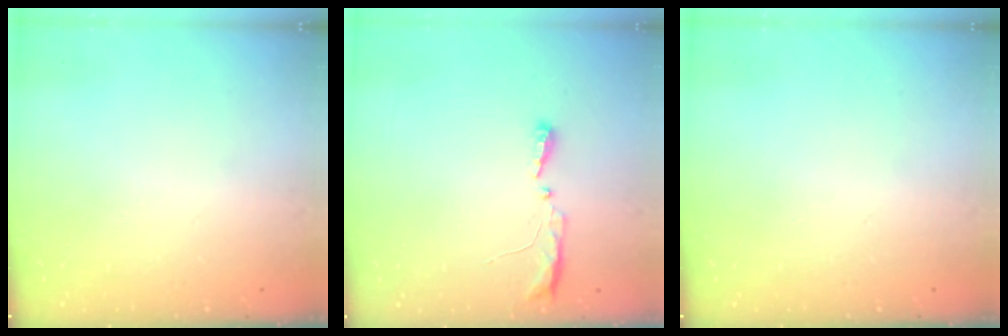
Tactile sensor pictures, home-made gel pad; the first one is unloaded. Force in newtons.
{"total": 8.2, "press": 5.2, "slide": 6.2}
{"total": 0.0}